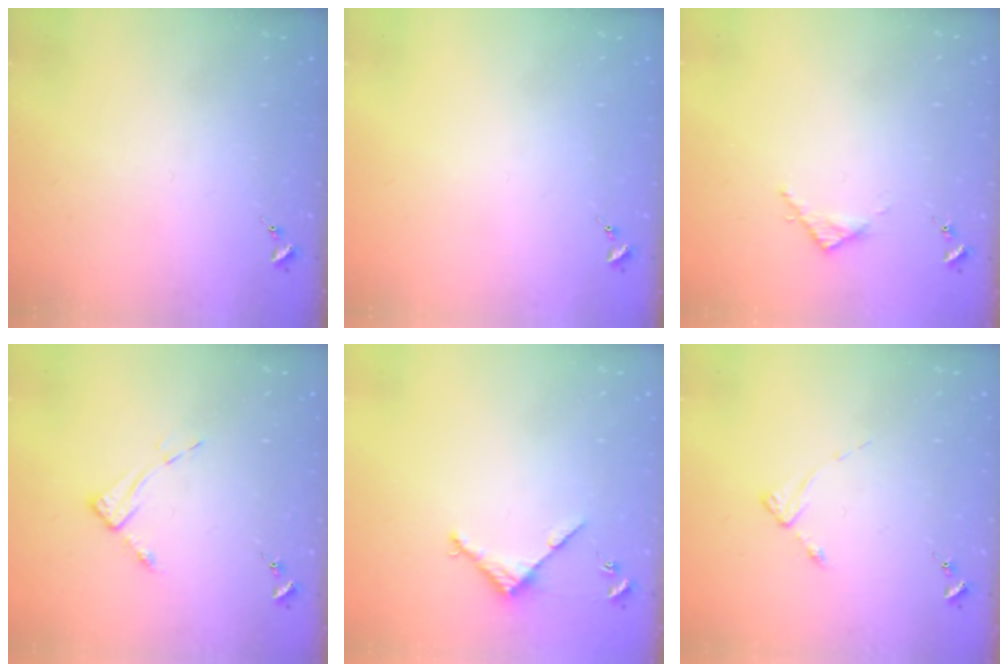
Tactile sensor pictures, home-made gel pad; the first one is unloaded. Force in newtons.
{"total": 0.0}
{"total": 3.1, "press": 3.1, "slide": 0.4}
{"total": 6.5, "press": 6.5, "slide": 0.5}
{"total": 3.4, "press": 3.4, "slide": 0.4}
{"total": 2.4, "press": 2.4, "slide": 0.3}